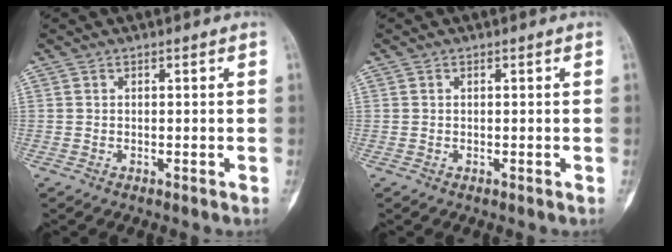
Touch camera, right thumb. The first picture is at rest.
{"total": 0.0}